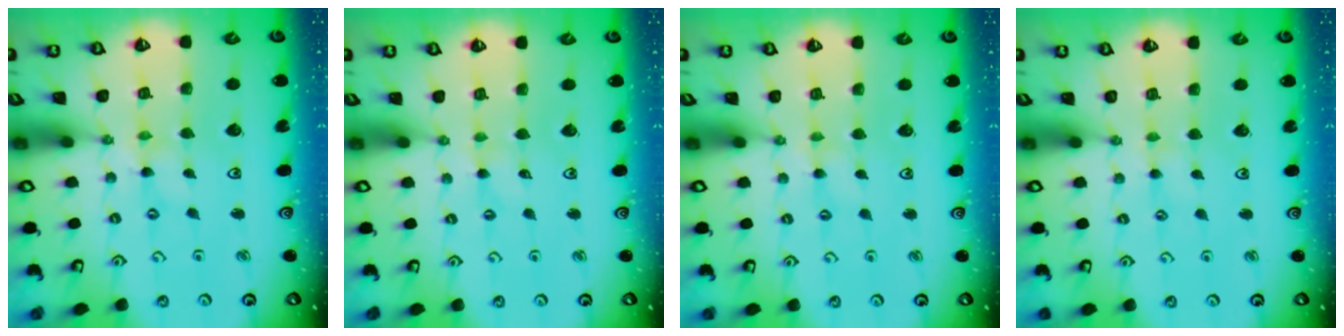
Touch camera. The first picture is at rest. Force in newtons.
{"total": 0.0}
{"total": 1.8, "press": 1.7, "slide": 0.3}
{"total": 1.7, "press": 1.7, "slide": 0.4}